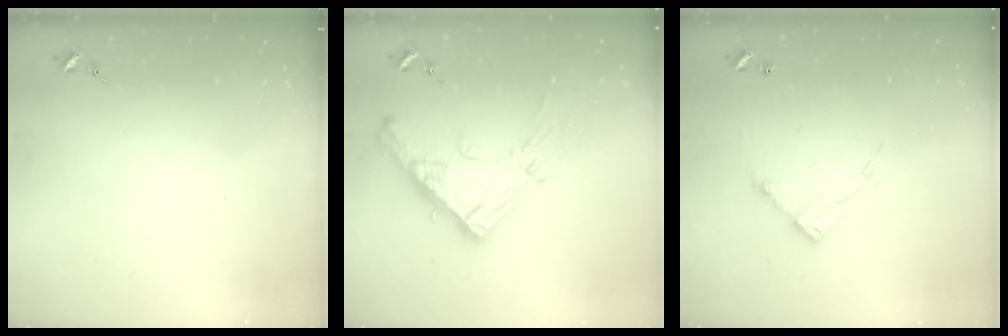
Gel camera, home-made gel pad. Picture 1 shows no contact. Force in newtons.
{"total": 16.4, "press": 16.4, "slide": 1.8}
{"total": 10.4, "press": 10.3, "slide": 0.7}